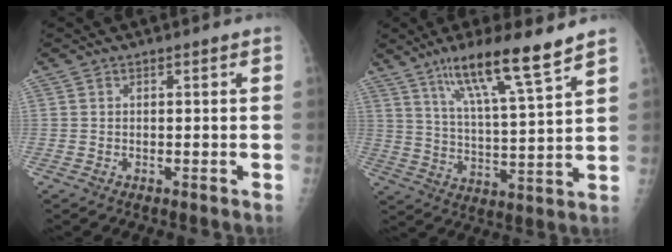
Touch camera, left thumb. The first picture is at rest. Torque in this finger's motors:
{"motor_torque": [0.21, -0.21, 0.91, -0.71, 0.10]}